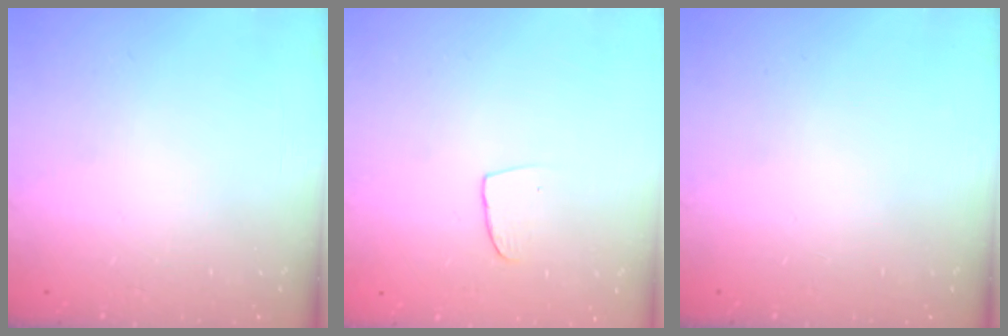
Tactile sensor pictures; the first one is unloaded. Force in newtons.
{"total": 5.5, "press": 5.5, "slide": 0.4}
{"total": 0.0}